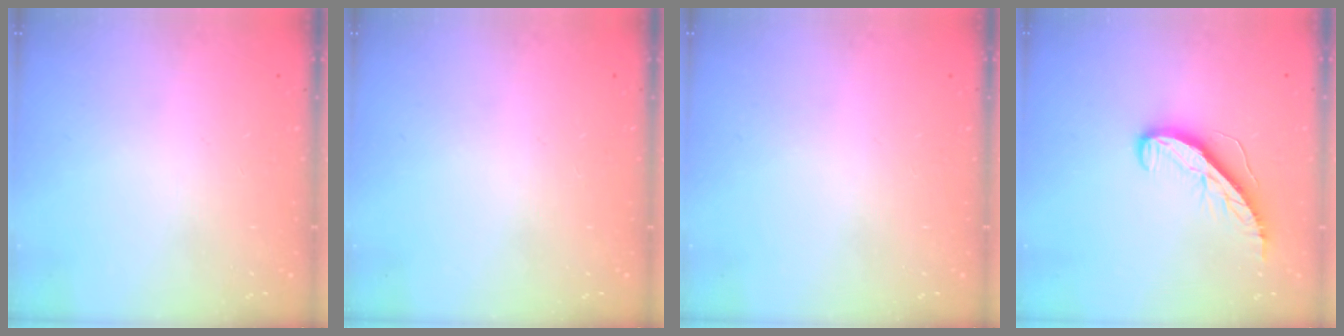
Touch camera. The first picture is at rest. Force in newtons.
{"total": 0.0}
{"total": 0.0}
{"total": 8.6, "press": 8.6, "slide": 0.5}